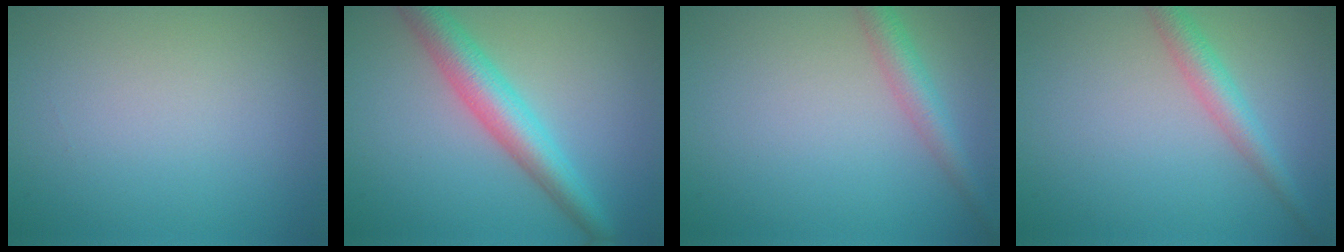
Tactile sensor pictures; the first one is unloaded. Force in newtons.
{"total": 5.3, "press": 5.3, "slide": 0.0}
{"total": 2.9, "press": 2.9, "slide": 0.0}
{"total": 2.9, "press": 2.9, "slide": 0.1}